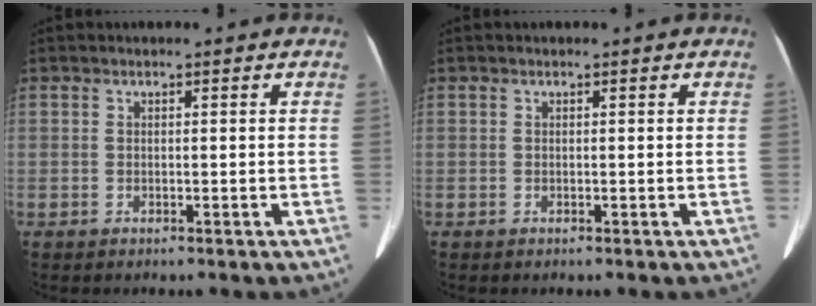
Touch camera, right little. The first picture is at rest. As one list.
[{"total": 0.0}]